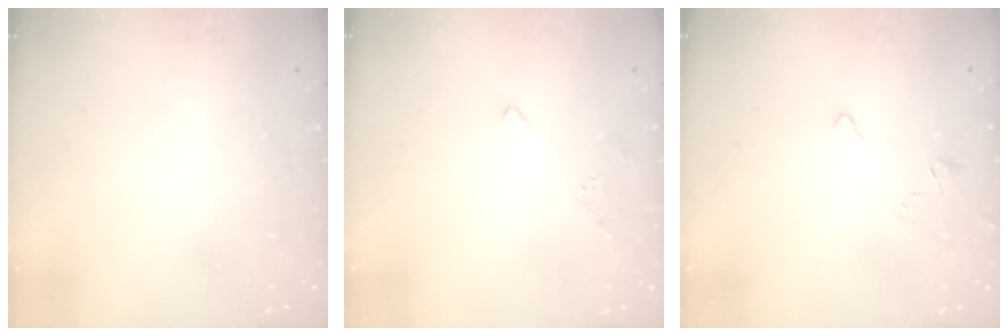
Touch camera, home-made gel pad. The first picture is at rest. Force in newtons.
{"total": 3.0, "press": 2.9, "slide": 0.7}
{"total": 2.5, "press": 2.4, "slide": 0.6}